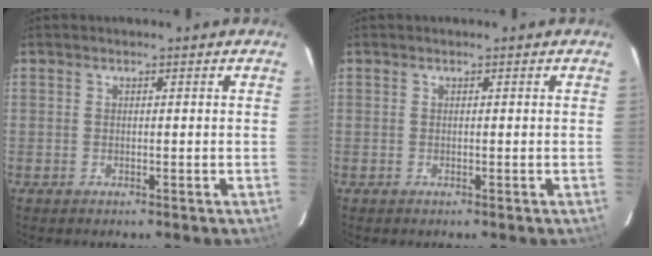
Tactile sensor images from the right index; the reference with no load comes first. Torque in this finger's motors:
{"motor_torque": [0.00, 0.00, 0.00, 0.00]}